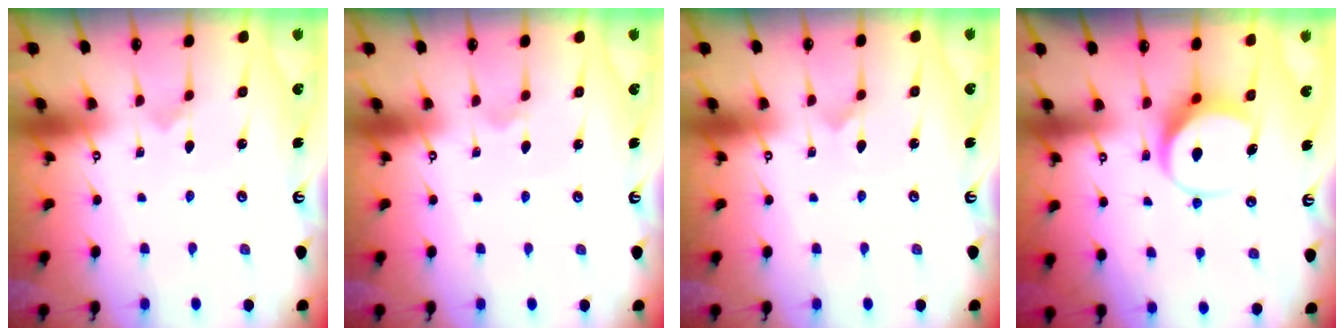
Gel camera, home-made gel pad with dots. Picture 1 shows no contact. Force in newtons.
{"total": 1.8, "press": 1.8, "slide": 0.4}
{"total": 0.0}
{"total": 7.0, "press": 6.9, "slide": 1.0}